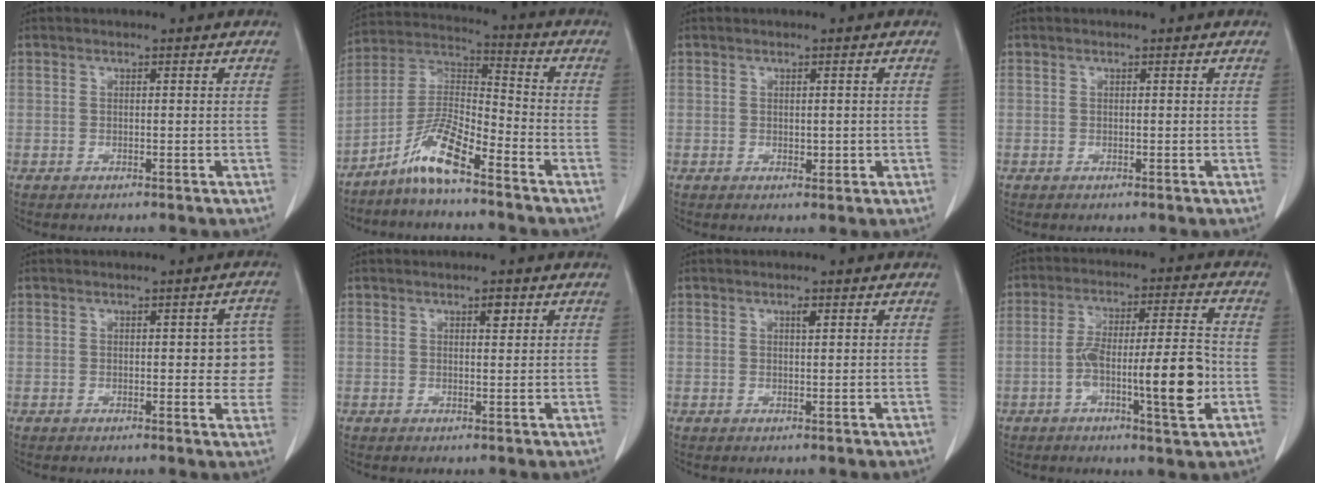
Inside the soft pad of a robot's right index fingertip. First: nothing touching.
{"total": 9.0, "force": [-6.3, 1.1, 6.3], "torque": [-0.133, 0.005, -0.129]}
{"total": 1.4, "force": [-0.1, 0.9, 1.1], "torque": [-0.013, -0.002, 0.002]}
{"total": 0.0}
{"total": 5.8, "force": [0.3, 2.3, 5.4], "torque": [-0.041, 0.013, 0.000]}
{"total": 1.5, "force": [0.8, 0.3, 1.2], "torque": [-0.020, -0.002, 0.011]}
{"total": 0.9, "force": [0.5, 0.2, 0.7], "torque": [-0.015, -0.001, 0.008]}
{"total": 13.8, "force": [-3.7, 1.6, 13.2], "torque": [-0.216, 0.014, -0.058]}